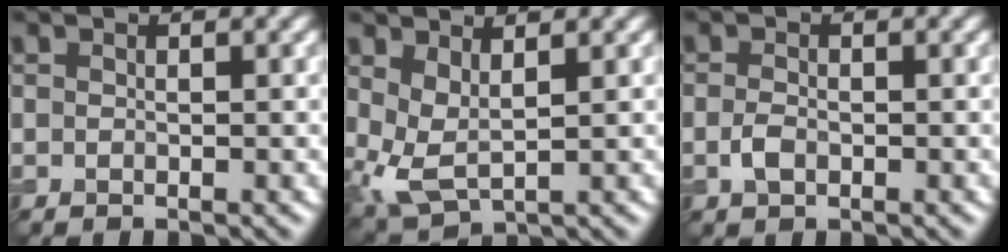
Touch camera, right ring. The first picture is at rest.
{"total": 3.4, "force": [1.1, 1.6, 2.9], "torque": [-0.074, -0.013, 0.025]}
{"total": 1.4, "force": [-0.4, 0.9, 1.0], "torque": [-0.022, 0.000, -0.010]}